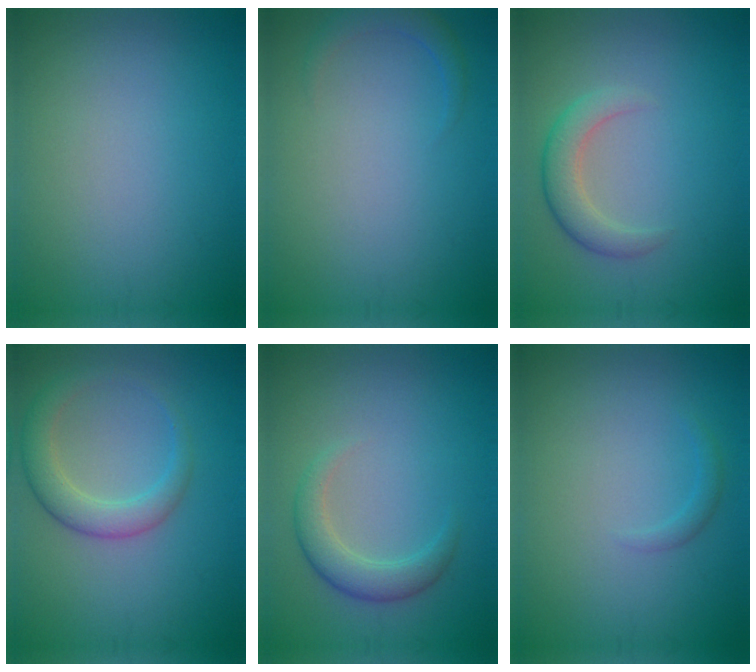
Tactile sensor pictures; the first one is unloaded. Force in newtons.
{"total": 1.5, "press": 1.5, "slide": 0.2}
{"total": 2.9, "press": 2.9, "slide": 0.2}
{"total": 3.5, "press": 3.5, "slide": 0.2}
{"total": 2.7, "press": 2.7, "slide": 0.2}
{"total": 0.9, "press": 0.9, "slide": 0.0}